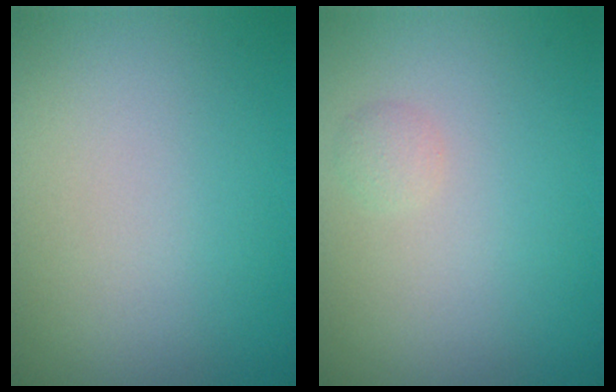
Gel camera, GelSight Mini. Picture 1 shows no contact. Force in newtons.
{"total": 0.8, "press": 0.8, "slide": 0.1}